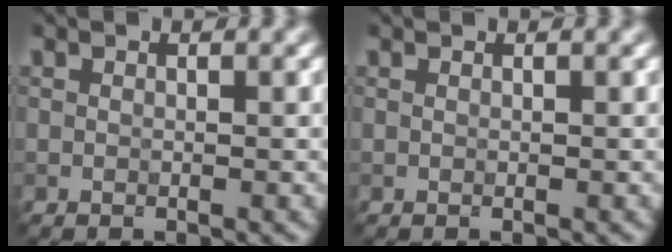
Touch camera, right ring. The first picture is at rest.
{"total": 0.0}